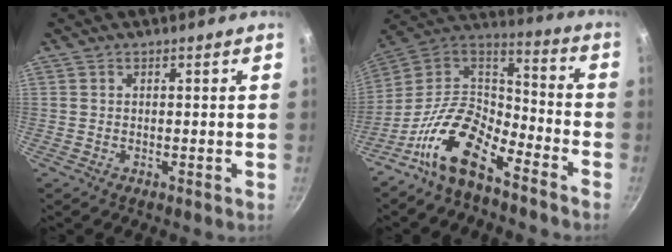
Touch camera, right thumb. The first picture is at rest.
{"total": 16.2, "force": [-10.2, 7.5, 10.1], "torque": [-0.169, 0.087, -0.209]}